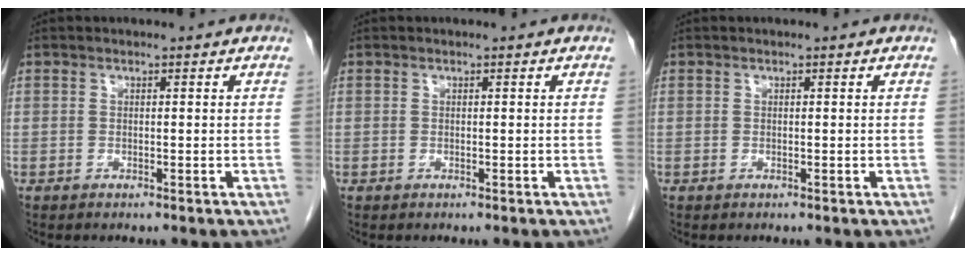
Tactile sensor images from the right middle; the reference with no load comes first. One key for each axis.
{"total": 0.0}
{"total": 0.0}